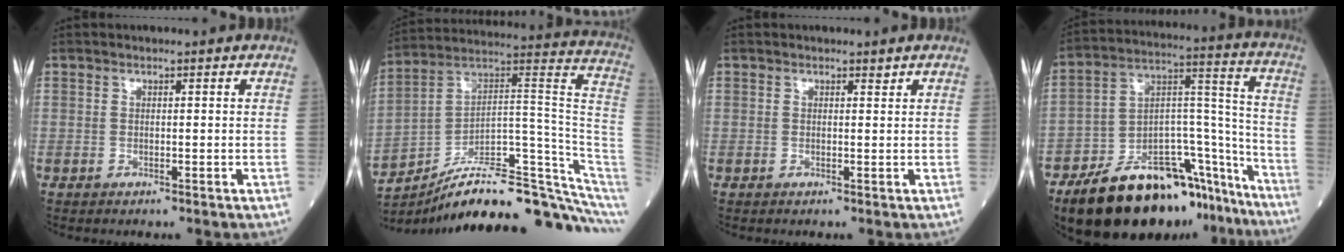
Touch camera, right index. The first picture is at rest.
{"total": 25.5, "force": [-18.5, 3.4, 17.2], "torque": [-0.164, 0.063, -0.280]}
{"total": 0.7, "force": [0.5, 0.3, 0.4], "torque": [-0.014, 0.007, 0.008]}
{"total": 27.6, "force": [-20.7, 9.8, 15.4], "torque": [-0.188, 0.033, -0.311]}